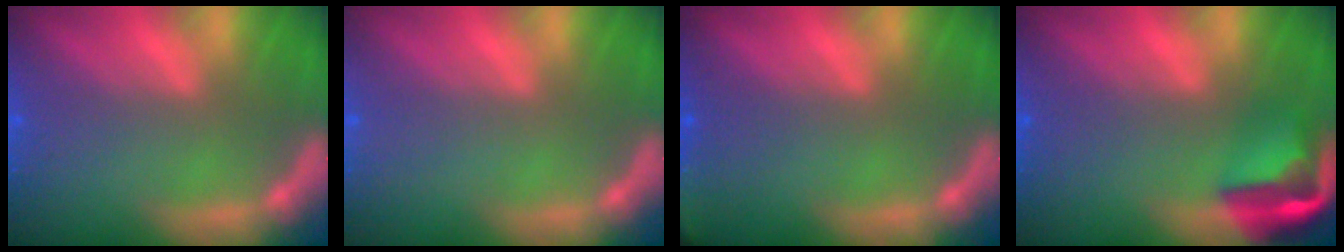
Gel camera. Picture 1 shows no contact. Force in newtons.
{"total": 0.0}
{"total": 2.9}
{"total": 5.5}